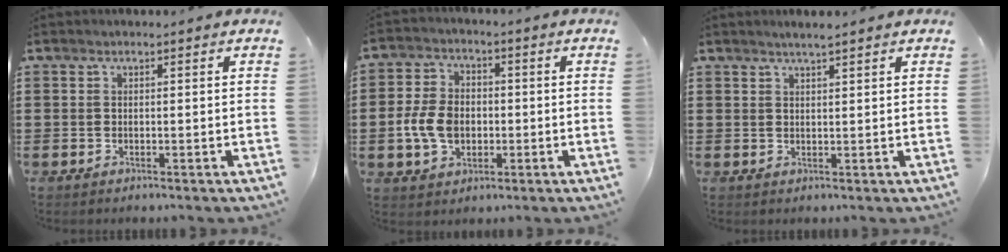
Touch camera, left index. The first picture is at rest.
{"total": 7.0, "force": [-1.2, 5.0, 4.8], "torque": [-0.117, 0.005, -0.028]}
{"total": 1.8, "force": [1.6, -0.1, 0.9], "torque": [-0.019, 0.003, 0.029]}